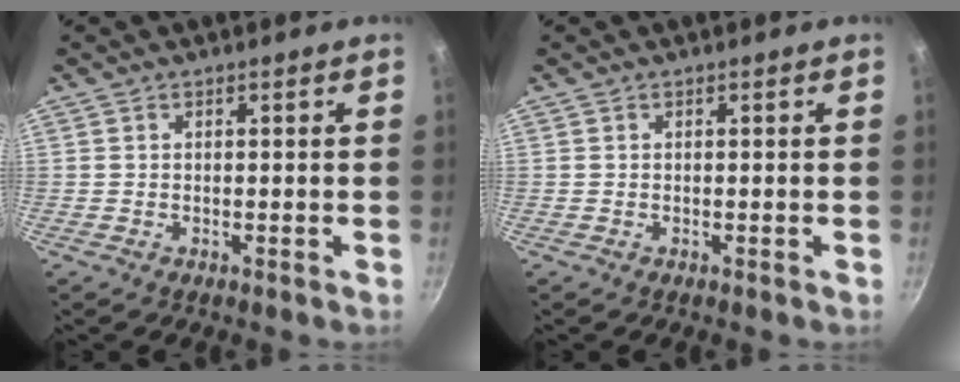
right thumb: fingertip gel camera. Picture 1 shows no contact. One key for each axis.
{"total": 0.0}